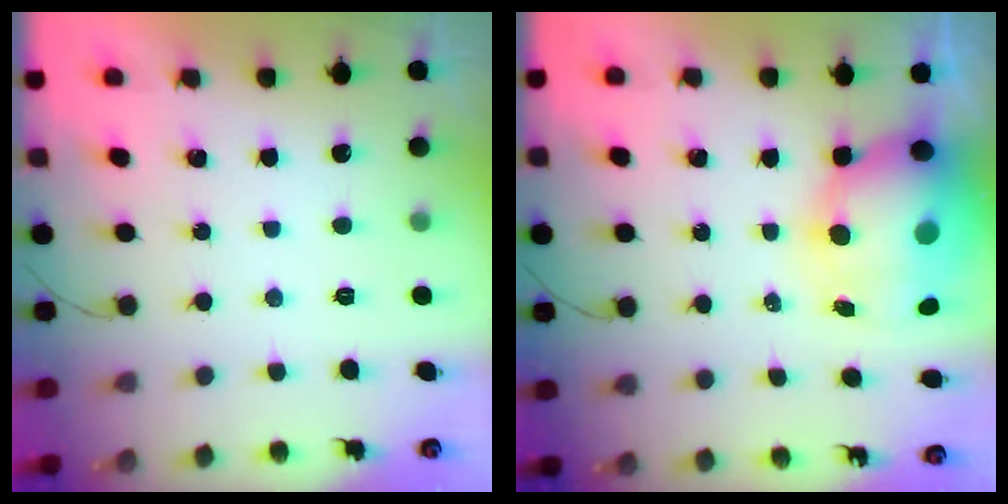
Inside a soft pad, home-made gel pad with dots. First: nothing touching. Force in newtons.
{"total": 13.2, "press": 12.9, "slide": 2.8}